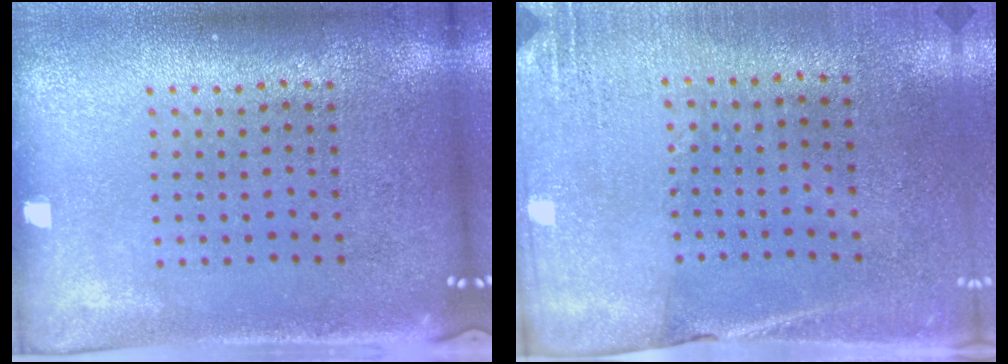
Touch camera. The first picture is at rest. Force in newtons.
{"total": 2.7, "press": 2.4, "slide": 1.2}